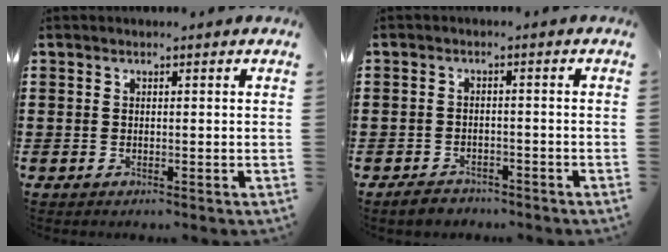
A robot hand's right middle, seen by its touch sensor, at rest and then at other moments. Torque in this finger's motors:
{"motor_torque": [1.07, -0.14, 0.18, 0.10]}